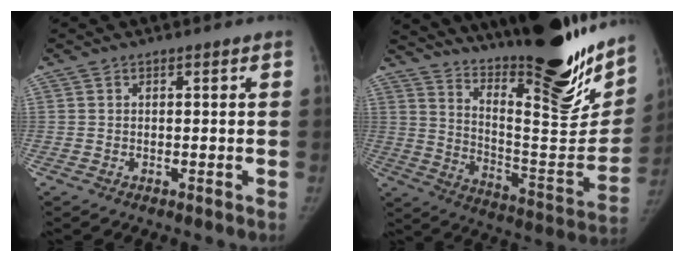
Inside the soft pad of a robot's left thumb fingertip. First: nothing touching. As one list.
[{"total": 33.7, "force": [25.2, 7.3, 21.1], "torque": [-0.301, -0.140, 0.369]}]